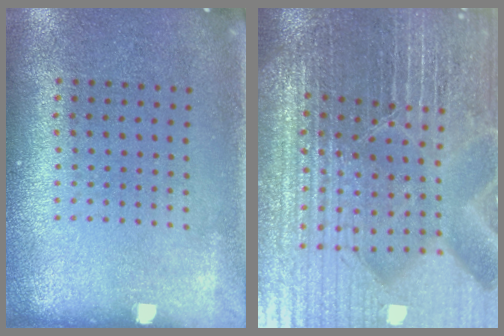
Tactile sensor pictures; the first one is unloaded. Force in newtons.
{"total": 6.9, "press": 6.0, "slide": 3.3}